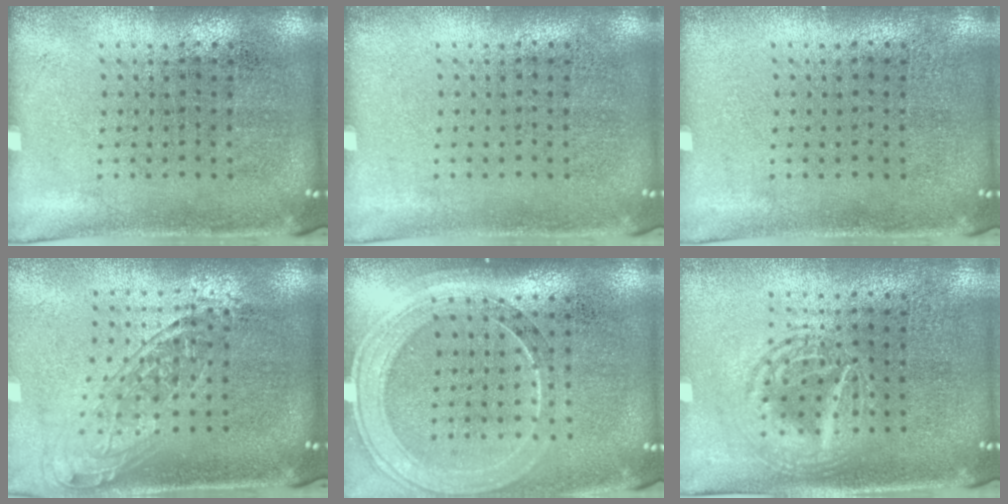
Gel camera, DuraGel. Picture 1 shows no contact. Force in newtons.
{"total": 0.0}
{"total": 0.0}
{"total": 1.6, "press": 1.3, "slide": 0.9}
{"total": 1.7, "press": 1.6, "slide": 0.7}
{"total": 2.8, "press": 2.8, "slide": 0.3}